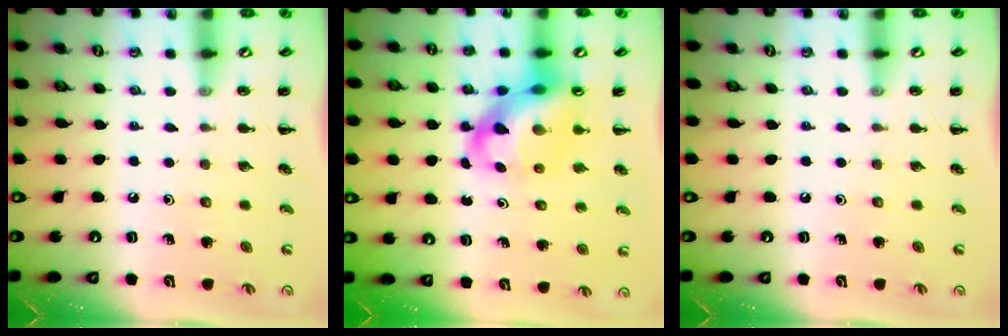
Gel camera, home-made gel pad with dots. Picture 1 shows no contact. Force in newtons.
{"total": 12.2, "press": 11.6, "slide": 3.6}
{"total": 0.0}